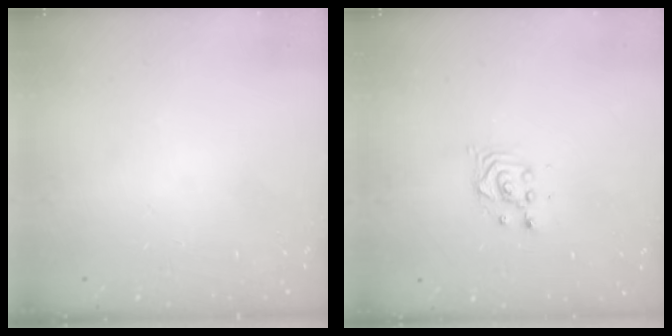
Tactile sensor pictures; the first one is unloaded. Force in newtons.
{"total": 2.8, "press": 2.8, "slide": 0.1}